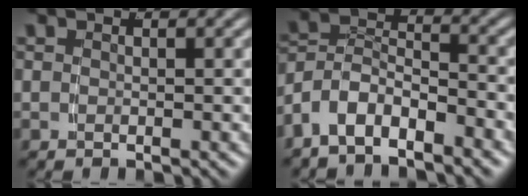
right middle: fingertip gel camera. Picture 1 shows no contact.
{"total": 7.3, "force": [-3.5, 5.8, 2.7], "torque": [-0.071, -0.019, -0.070]}